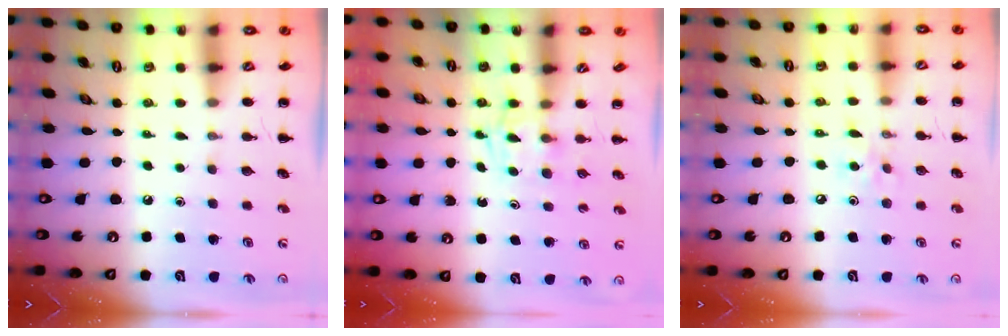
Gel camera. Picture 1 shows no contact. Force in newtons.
{"total": 2.5, "press": 2.2, "slide": 1.3}
{"total": 3.6, "press": 3.5, "slide": 0.9}